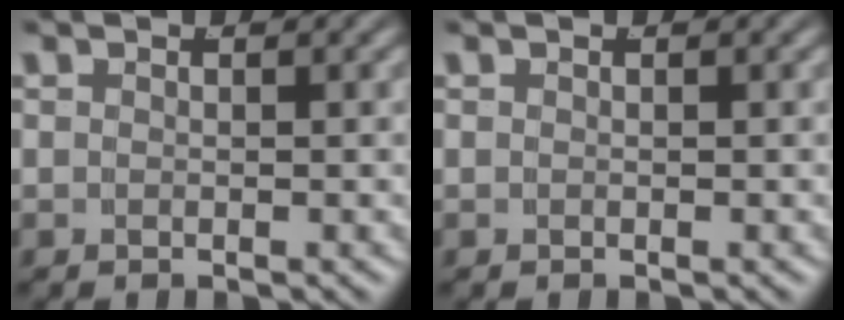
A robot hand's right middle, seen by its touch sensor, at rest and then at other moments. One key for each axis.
{"total": 0.0}